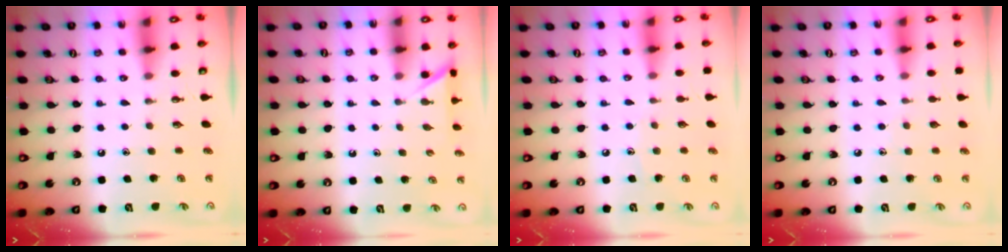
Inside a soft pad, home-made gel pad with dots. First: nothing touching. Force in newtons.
{"total": 1.6, "press": 1.6, "slide": 0.2}
{"total": 3.9, "press": 3.8, "slide": 0.4}
{"total": 4.1, "press": 4.0, "slide": 0.6}